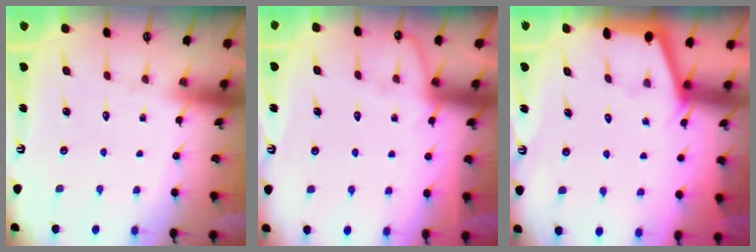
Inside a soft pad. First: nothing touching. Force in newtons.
{"total": 3.4, "press": 3.4, "slide": 0.5}
{"total": 1.8, "press": 1.8, "slide": 0.4}